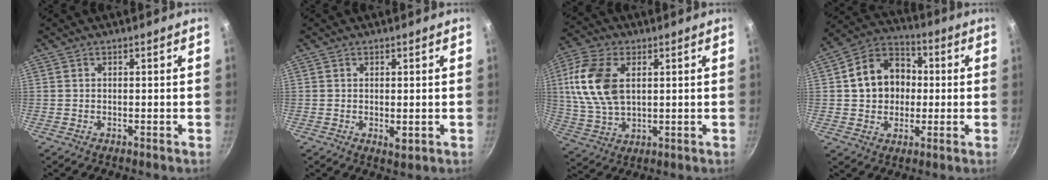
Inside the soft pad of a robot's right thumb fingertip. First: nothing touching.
{"total": 1.9, "force": [-0.2, 0.8, 1.7], "torque": [-0.029, -0.009, -0.001]}
{"total": 14.2, "force": [3.0, 8.6, 10.9], "torque": [-0.209, -0.003, 0.058]}
{"total": 13.5, "force": [1.1, 11.1, 7.6], "torque": [-0.096, 0.027, 0.008]}